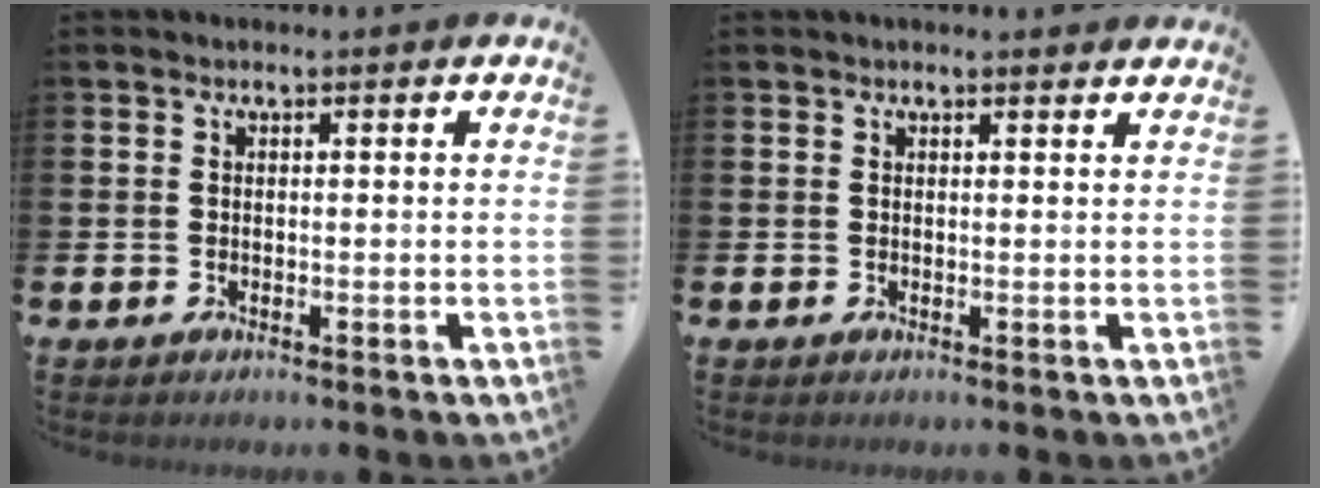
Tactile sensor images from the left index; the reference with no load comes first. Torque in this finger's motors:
{"motor_torque": [1.08, -1.06, 0.19, 0.04]}